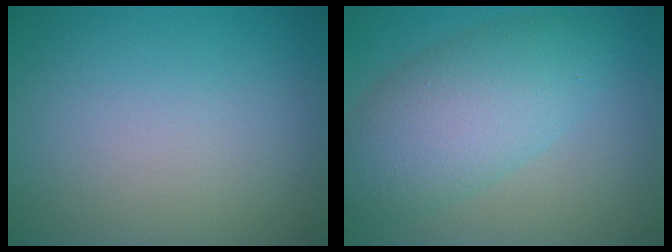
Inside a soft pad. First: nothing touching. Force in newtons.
{"total": 6.9, "press": 6.9, "slide": 0.2}